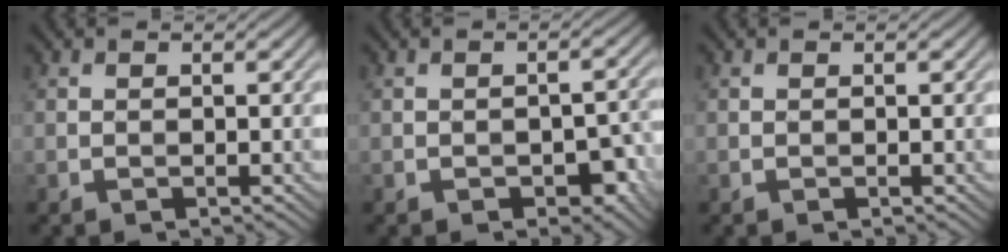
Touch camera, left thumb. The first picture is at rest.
{"total": 4.1, "force": [-1.8, 2.3, 2.9], "torque": [-0.035, 0.000, -0.021]}
{"total": 0.0}